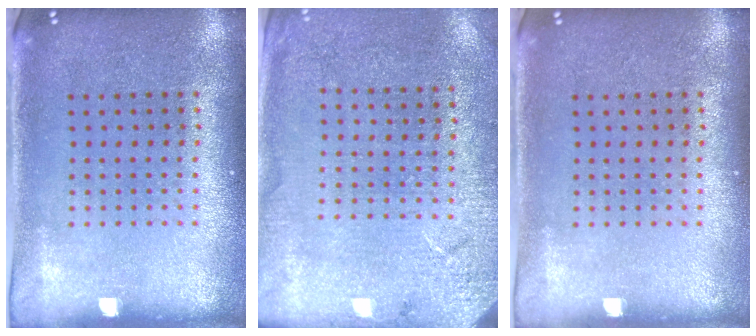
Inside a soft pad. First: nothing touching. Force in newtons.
{"total": 2.6, "press": 2.6, "slide": 0.4}
{"total": 0.0}